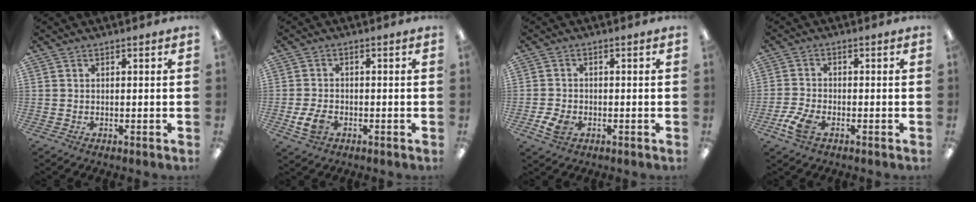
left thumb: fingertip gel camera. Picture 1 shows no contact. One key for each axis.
{"total": 4.8, "fx": -1.7, "fy": 3.1, "fz": 3.3, "tx": -0.078, "ty": 0.001, "tz": -0.034}
{"total": 4.2, "fx": -1.8, "fy": 2.9, "fz": 2.6, "tx": -0.058, "ty": 0.003, "tz": -0.033}
{"total": 5.3, "fx": -2.6, "fy": 2.7, "fz": 3.8, "tx": -0.089, "ty": 0.001, "tz": -0.051}